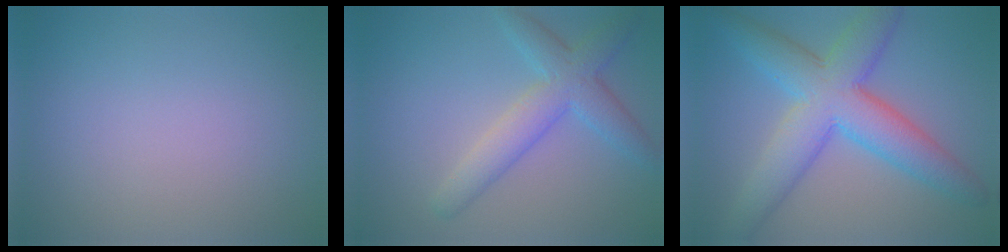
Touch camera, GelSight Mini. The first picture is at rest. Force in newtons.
{"total": 4.7, "press": 4.7, "slide": 0.1}
{"total": 7.3, "press": 7.3, "slide": 0.4}